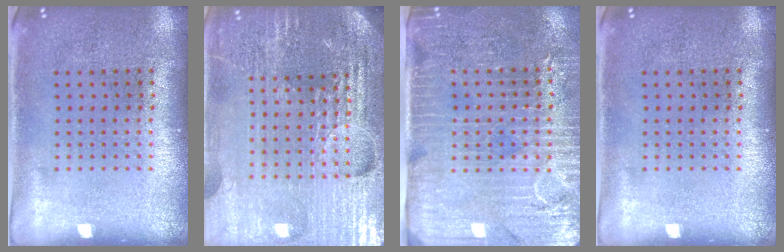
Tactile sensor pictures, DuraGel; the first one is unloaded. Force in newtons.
{"total": 5.7, "press": 5.2, "slide": 2.5}
{"total": 3.6, "press": 3.3, "slide": 1.4}
{"total": 0.0}